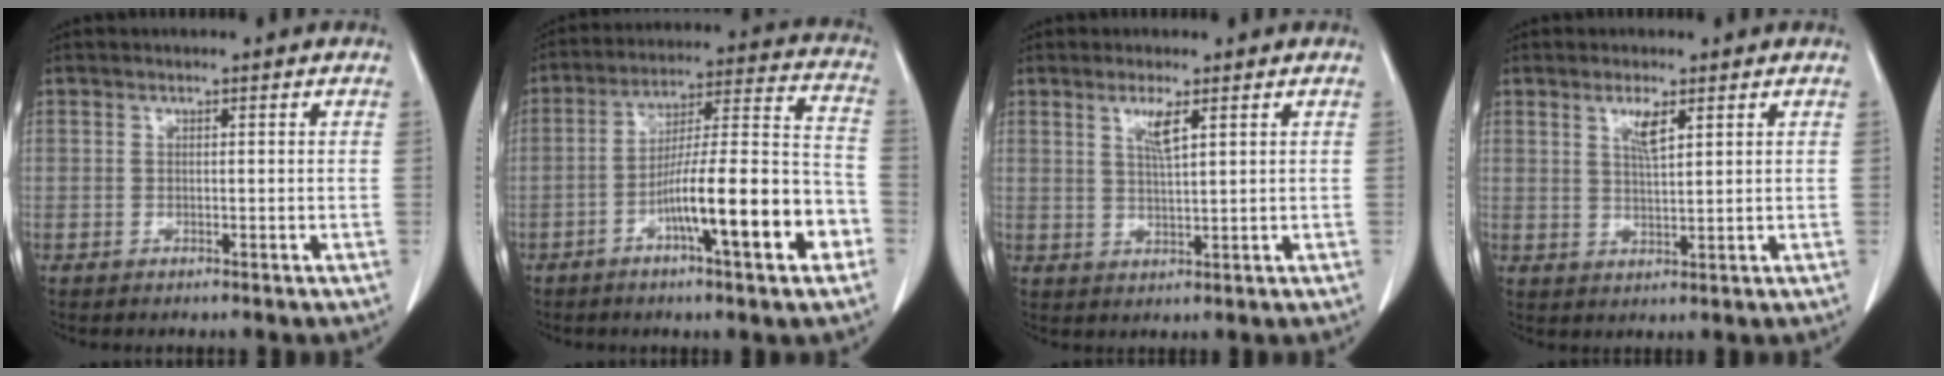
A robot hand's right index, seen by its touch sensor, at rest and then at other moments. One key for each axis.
{"total": 16.5, "fx": -6.5, "fy": 1.5, "fz": 15.1, "tx": -0.238, "ty": 0.012, "tz": -0.100}
{"total": 3.4, "fx": 1.7, "fy": 0.1, "fz": 2.9, "tx": -0.059, "ty": -0.003, "tz": 0.034}
{"total": 3.4, "fx": 1.8, "fy": 0.5, "fz": 2.8, "tx": -0.055, "ty": -0.002, "tz": 0.035}